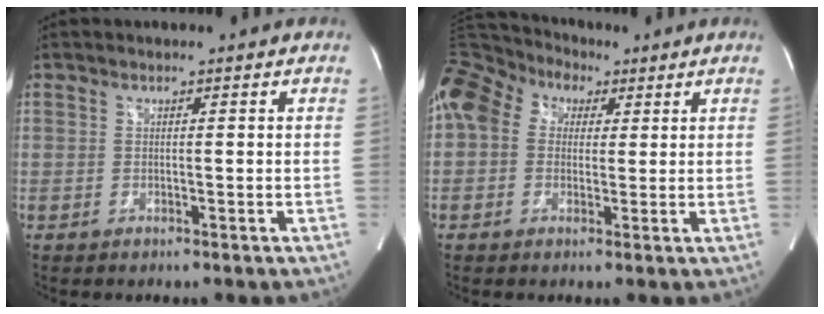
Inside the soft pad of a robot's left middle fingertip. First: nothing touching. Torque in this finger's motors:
{"motor_torque": [2.14, 0.00, 1.05, 0.21]}